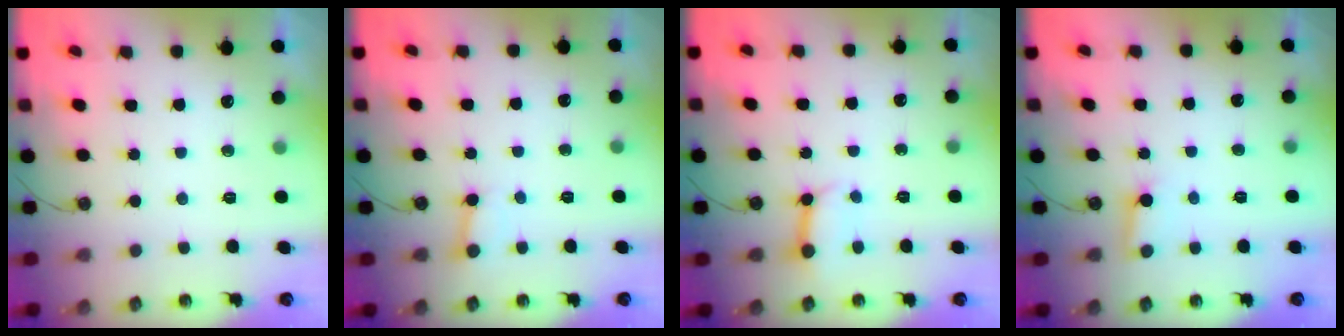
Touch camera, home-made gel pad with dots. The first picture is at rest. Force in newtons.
{"total": 2.3, "press": 2.3, "slide": 0.1}
{"total": 6.3, "press": 6.3, "slide": 0.4}
{"total": 2.8, "press": 2.8, "slide": 0.3}